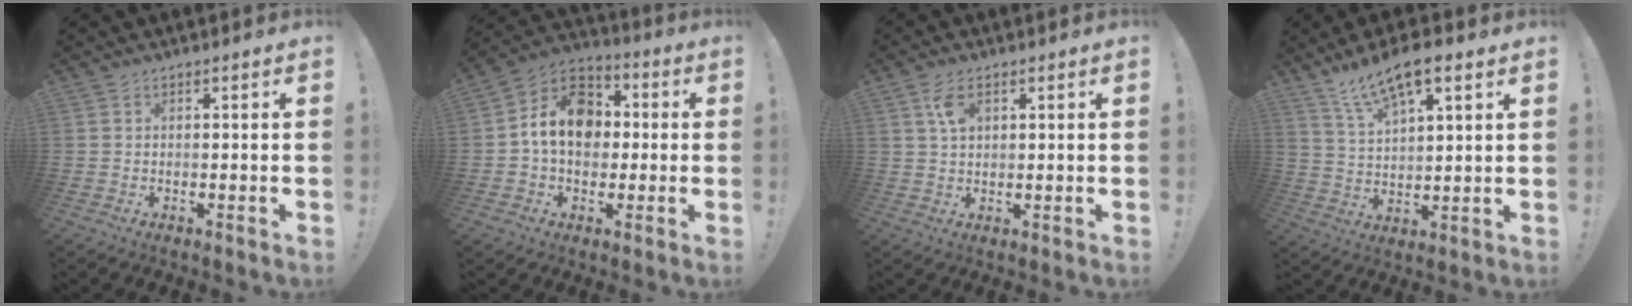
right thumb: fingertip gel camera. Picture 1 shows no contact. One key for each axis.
{"total": 14.0, "fx": 1.3, "fy": 11.0, "fz": 8.6, "tx": -0.112, "ty": 0.015, "tz": 0.033}
{"total": 5.0, "fx": 2.1, "fy": 2.8, "fz": 3.5, "tx": -0.055, "ty": -0.004, "tz": 0.036}
{"total": 11.6, "fx": 8.3, "fy": 3.7, "fz": 7.2, "tx": -0.132, "ty": -0.038, "tz": 0.147}